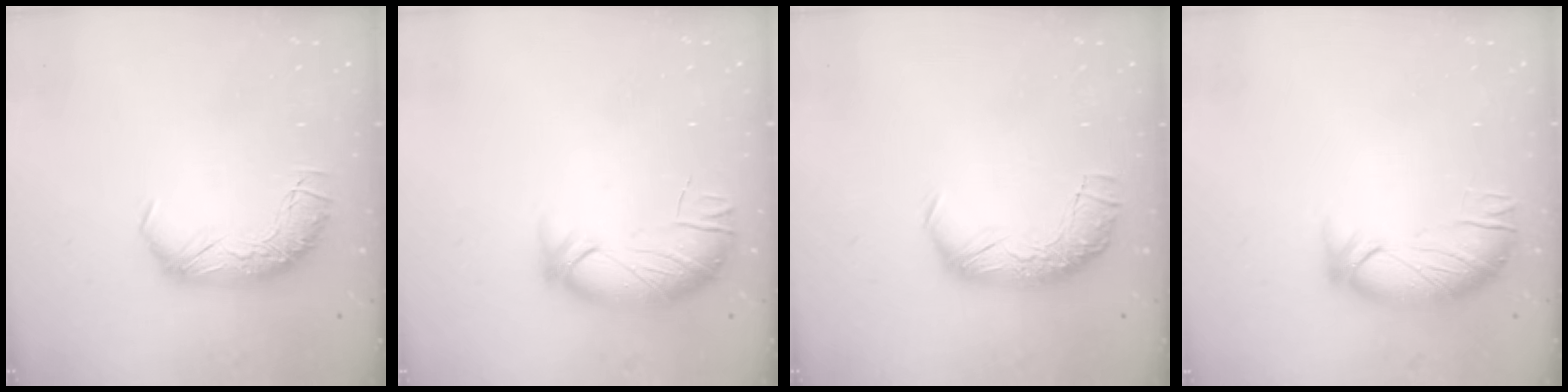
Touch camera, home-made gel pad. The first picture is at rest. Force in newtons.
{"total": 3.5, "press": 2.8, "slide": 2.0}
{"total": 1.5, "press": 0.9, "slide": 1.2}
{"total": 2.9, "press": 2.6, "slide": 1.4}